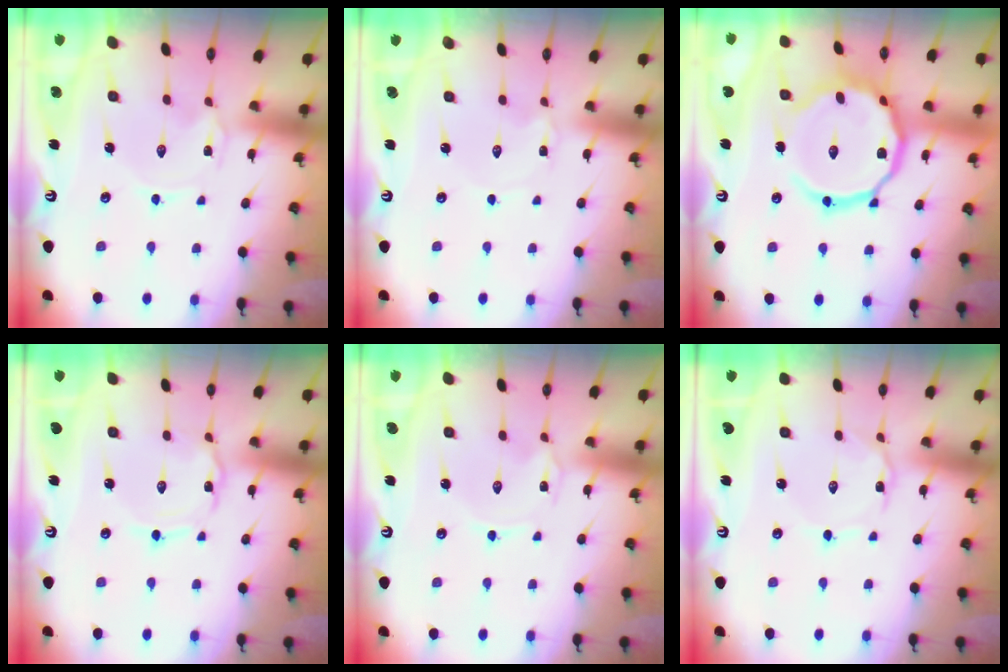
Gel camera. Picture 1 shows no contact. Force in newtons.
{"total": 0.0}
{"total": 17.8, "press": 17.7, "slide": 1.5}
{"total": 0.8, "press": 0.8, "slide": 0.2}
{"total": 0.8, "press": 0.8, "slide": 0.1}
{"total": 1.4, "press": 1.3, "slide": 0.2}